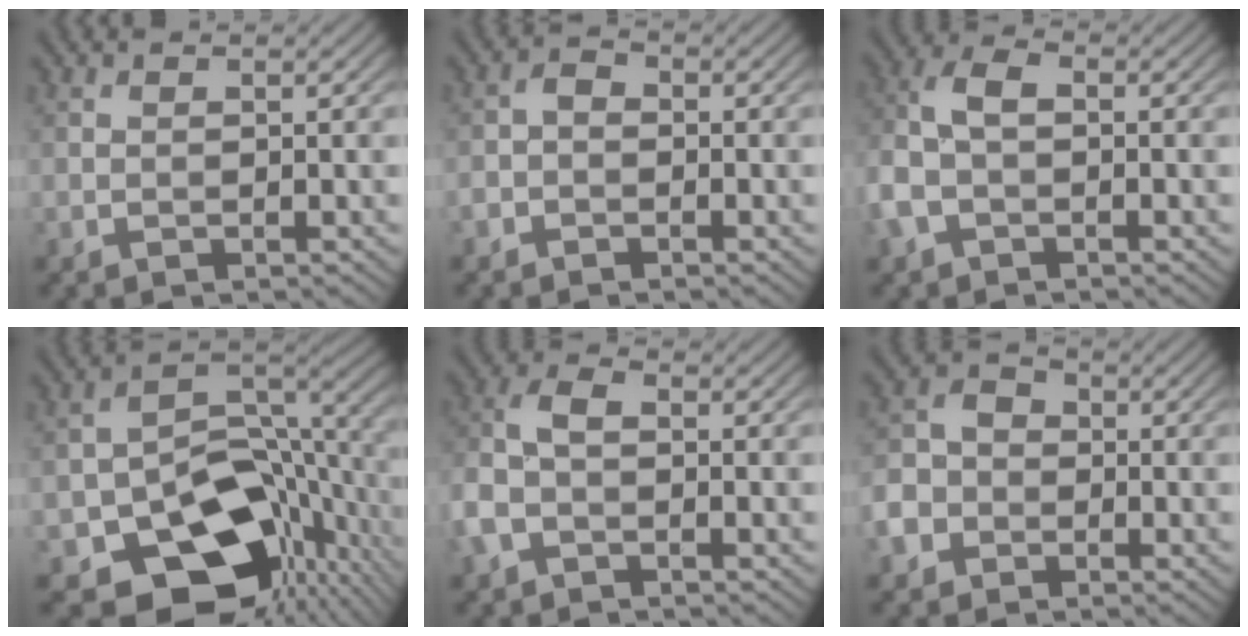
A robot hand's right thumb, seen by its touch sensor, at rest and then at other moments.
{"total": 1.9, "force": [-1.1, 1.4, 0.8], "torque": [-0.015, 0.004, -0.028]}
{"total": 5.9, "force": [-1.6, 3.8, 4.2], "torque": [-0.112, 0.010, -0.045]}
{"total": 15.7, "force": [-7.0, 10.3, 9.6], "torque": [-0.148, -0.027, -0.108]}
{"total": 5.4, "force": [-1.9, 3.4, 3.8], "torque": [-0.101, 0.007, -0.051]}
{"total": 5.3, "force": [-2.4, 4.2, 2.1], "torque": [-0.057, -0.005, -0.059]}